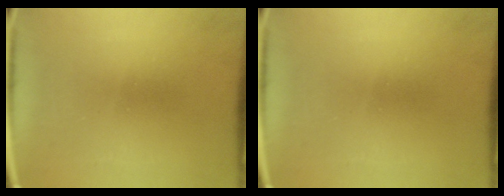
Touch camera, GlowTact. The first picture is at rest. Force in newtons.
{"total": 0.0}